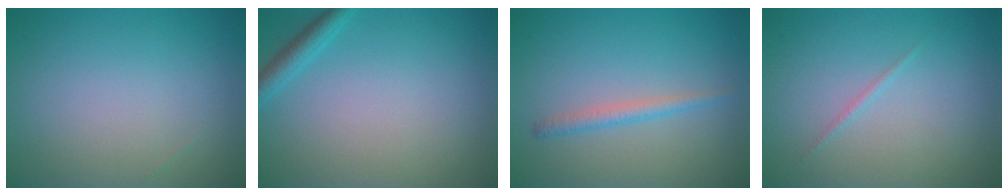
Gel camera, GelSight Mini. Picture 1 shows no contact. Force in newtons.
{"total": 1.9, "press": 1.9, "slide": 0.1}
{"total": 1.5, "press": 1.5, "slide": 0.1}
{"total": 0.6, "press": 0.6, "slide": 0.0}